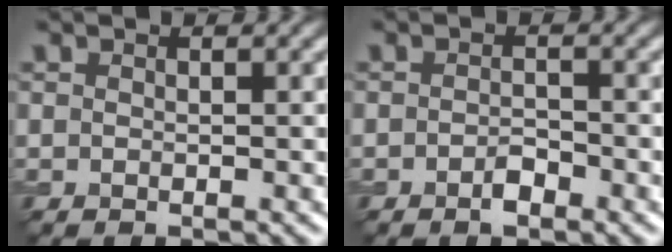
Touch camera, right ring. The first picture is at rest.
{"total": 1.5, "force": [-1.0, 0.6, 1.0], "torque": [-0.018, 0.001, -0.019]}